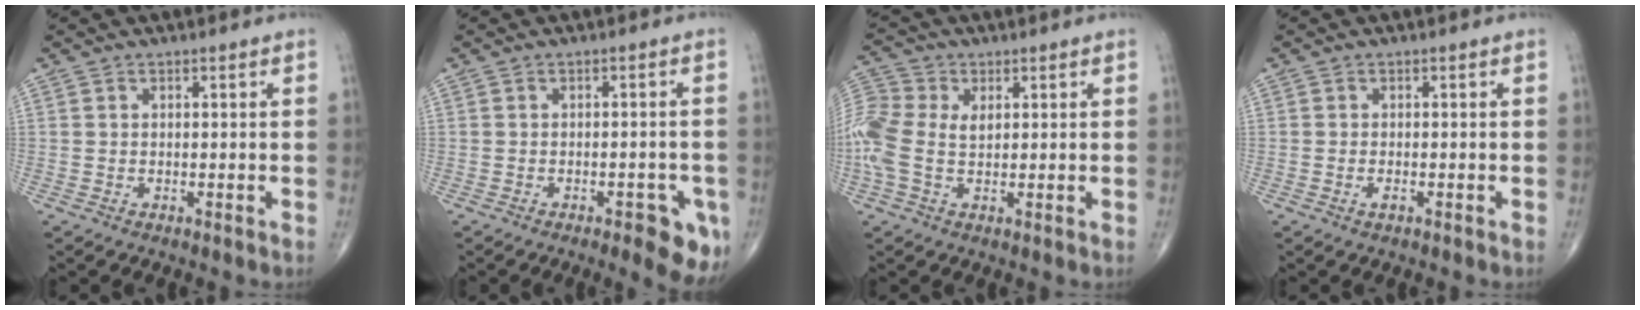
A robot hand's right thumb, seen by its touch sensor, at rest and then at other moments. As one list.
[{"total": 5.7, "force": [-2.8, 2.4, 4.4], "torque": [-0.037, 0.003, -0.031]}, {"total": 10.9, "force": [1.2, 7.2, 8.1], "torque": [-0.212, 0.017, 0.021]}, {"total": 1.1, "force": [-0.5, 0.5, 0.9], "torque": [-0.016, 0.000, -0.009]}]